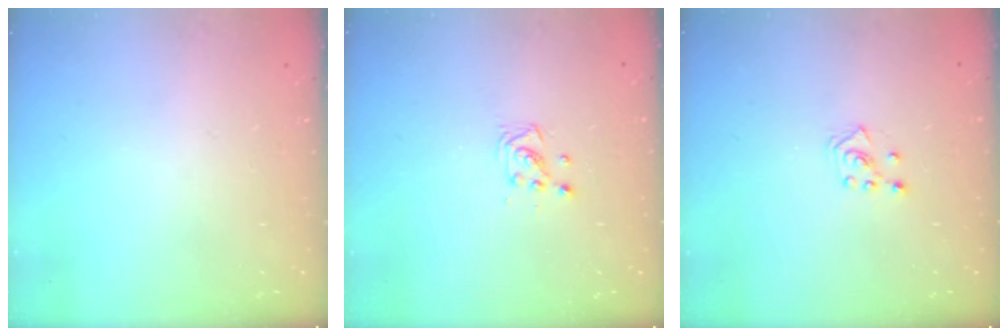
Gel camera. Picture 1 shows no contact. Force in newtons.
{"total": 3.6, "press": 3.6, "slide": 0.3}
{"total": 3.6, "press": 3.5, "slide": 0.7}